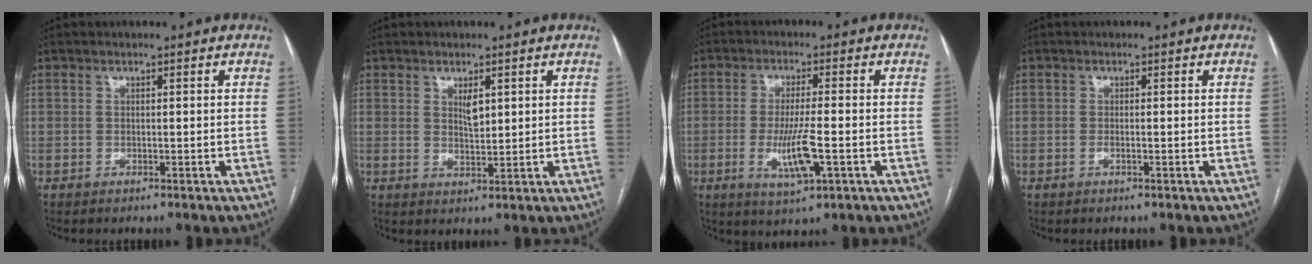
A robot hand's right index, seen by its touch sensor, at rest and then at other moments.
{"total": 2.6, "force": [1.1, 1.0, 2.1], "torque": [-0.038, -0.004, 0.024]}
{"total": 7.4, "force": [-2.0, 0.9, 7.0], "torque": [-0.134, -0.016, -0.034]}
{"total": 0.6, "force": [-0.2, 0.0, 0.6], "torque": [-0.012, 0.000, -0.004]}